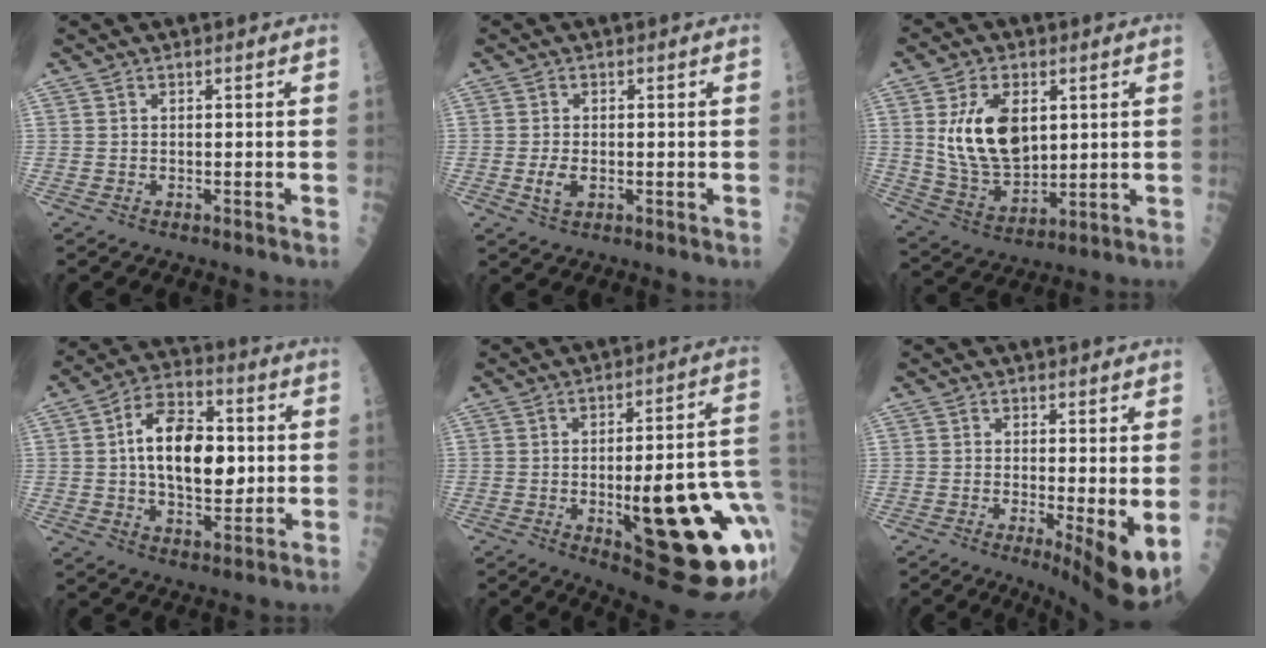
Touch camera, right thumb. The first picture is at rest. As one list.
[{"total": 3.1, "force": [-0.4, 1.8, 2.5], "torque": [-0.041, -0.002, -0.007]}, {"total": 14.8, "force": [3.4, 8.7, 11.5], "torque": [-0.189, -0.018, 0.077]}, {"total": 15.8, "force": [1.5, 8.8, 13.0], "torque": [-0.182, 0.009, 0.021]}, {"total": 25.6, "force": [-5.4, 7.4, 23.9], "torque": [-0.271, 0.008, -0.050]}, {"total": 8.5, "force": [-0.9, 1.9, 8.2], "torque": [-0.115, -0.019, -0.012]}]